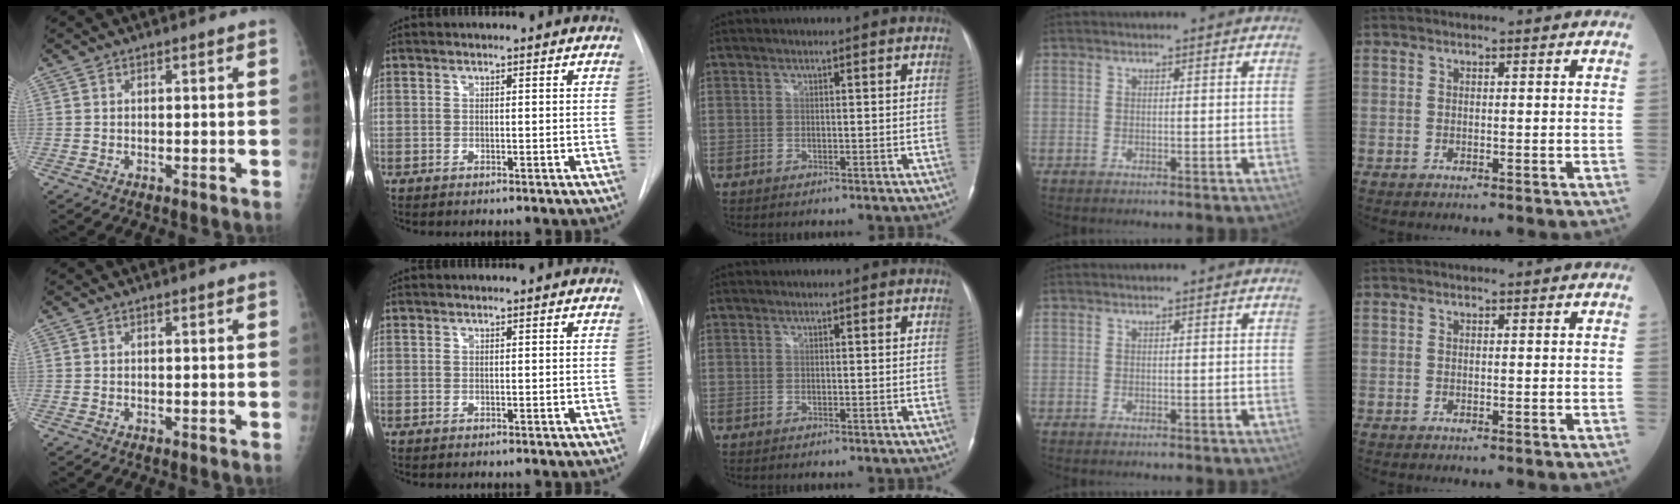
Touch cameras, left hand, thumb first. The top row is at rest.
{}